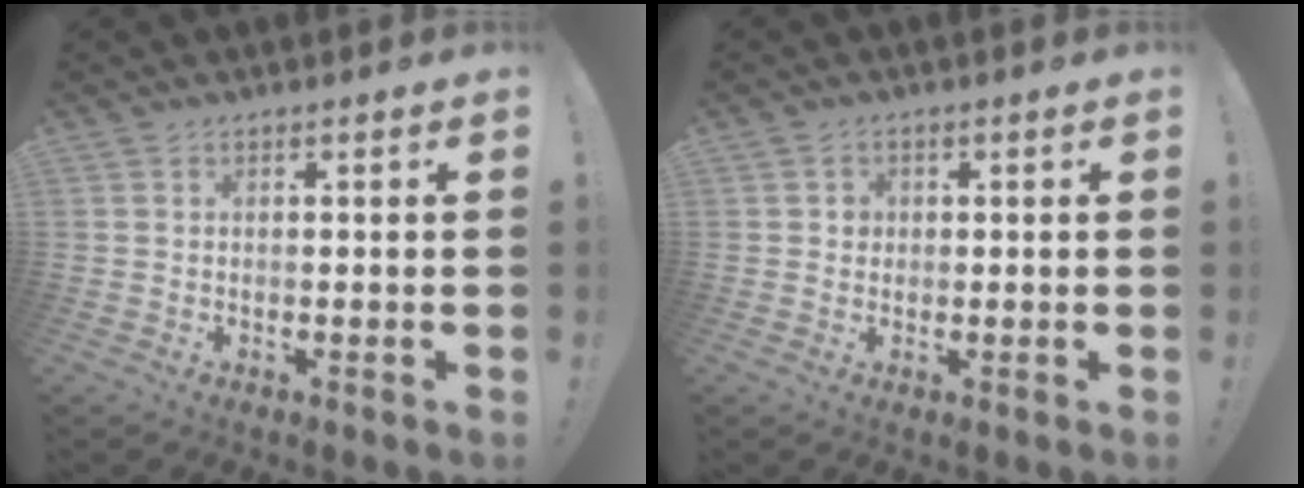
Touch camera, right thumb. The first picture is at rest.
{"total": 2.2, "force": [0.1, 2.1, 0.8], "torque": [-0.005, -0.001, 0.000]}